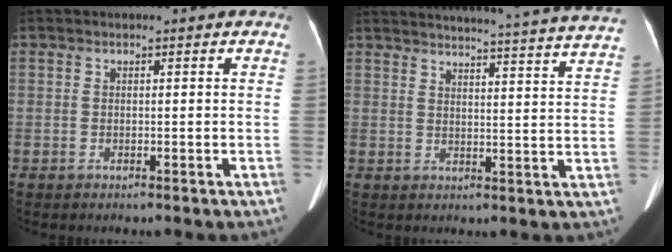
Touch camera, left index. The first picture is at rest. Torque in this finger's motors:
{"motor_torque": [0.19, -1.95, 0.14, 0.06]}